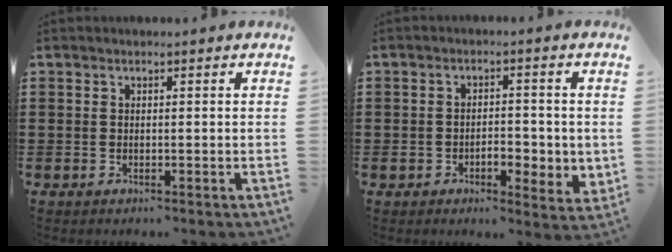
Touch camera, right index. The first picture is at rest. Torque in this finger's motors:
{"motor_torque": [0.60, -0.50, 0.54, 0.09]}